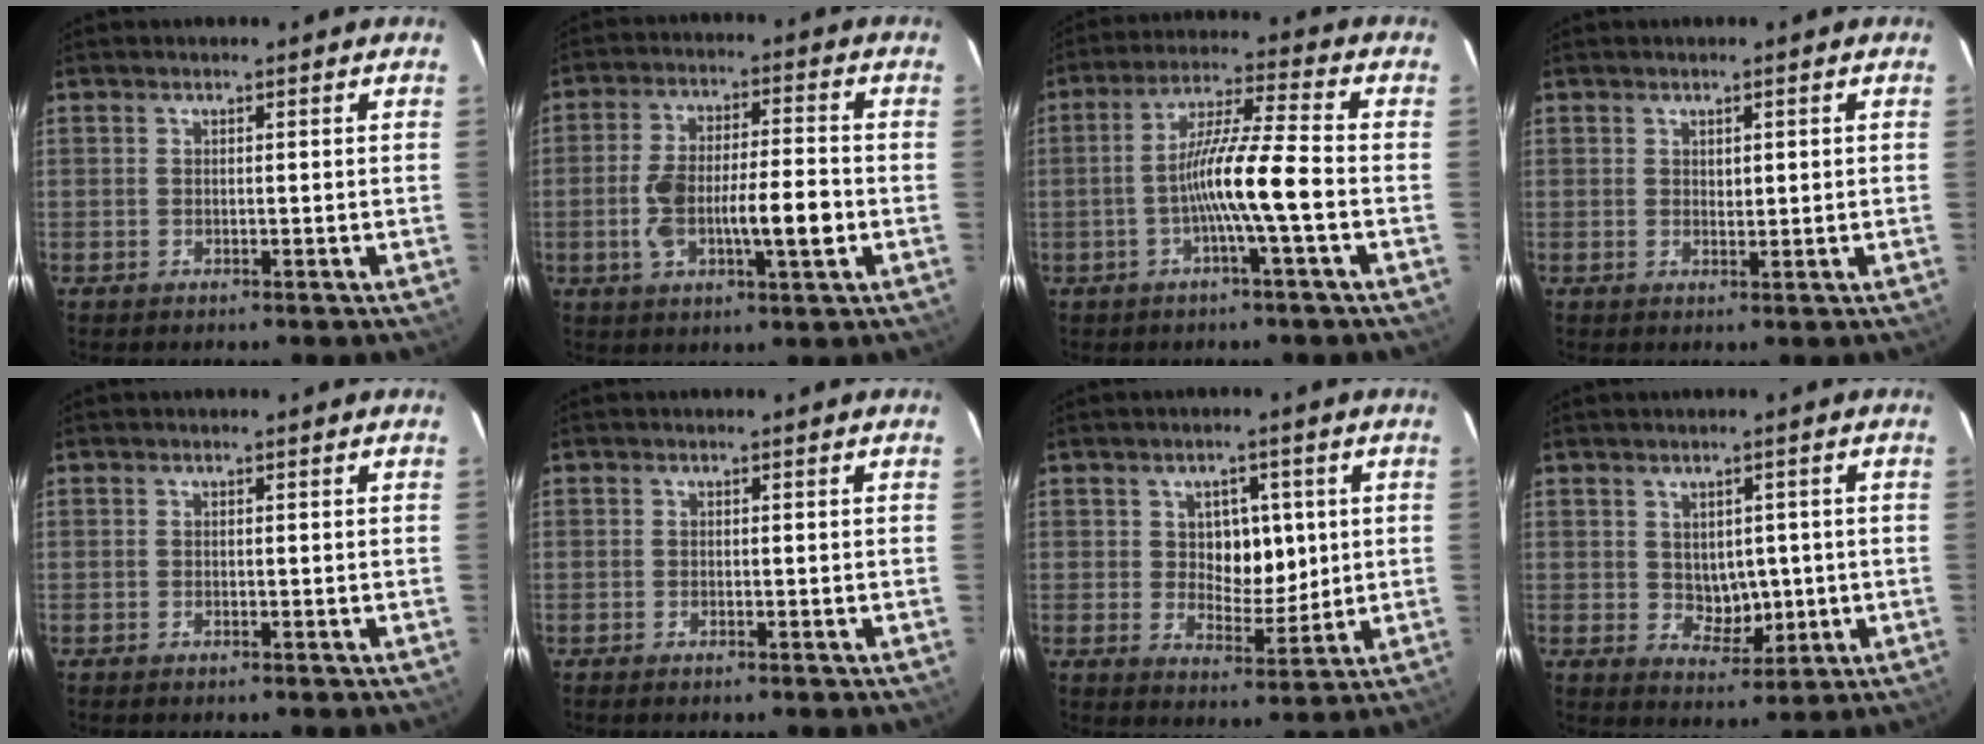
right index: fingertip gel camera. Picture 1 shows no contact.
{"total": 11.4, "force": [-2.5, 2.7, 10.8], "torque": [-0.198, 0.014, -0.038]}
{"total": 9.8, "force": [-2.5, -0.6, 9.5], "torque": [-0.176, 0.007, -0.048]}
{"total": 1.4, "force": [0.4, 0.7, 1.1], "torque": [-0.019, 0.001, 0.010]}
{"total": 0.6, "force": [-0.5, 0.1, 0.3], "torque": [-0.011, -0.002, -0.006]}
{"total": 1.1, "force": [-0.8, 0.1, 0.6], "torque": [-0.015, -0.003, -0.010]}
{"total": 6.7, "force": [1.4, 4.3, 5.0], "torque": [-0.066, 0.007, 0.031]}
{"total": 5.0, "force": [0.1, 3.5, 3.5], "torque": [-0.042, -0.001, 0.016]}